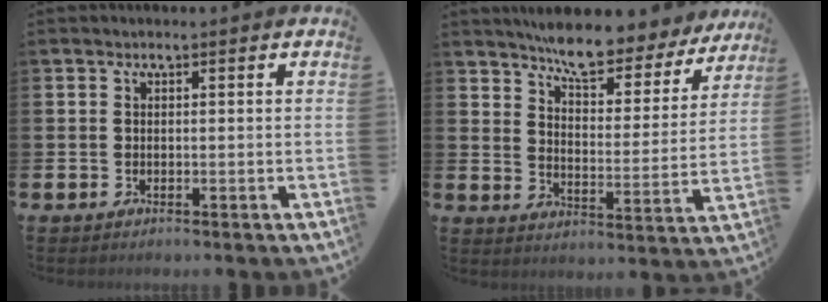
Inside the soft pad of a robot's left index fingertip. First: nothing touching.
{"total": 8.1, "force": [7.7, 1.5, 2.3], "torque": [-0.066, -0.055, 0.133]}